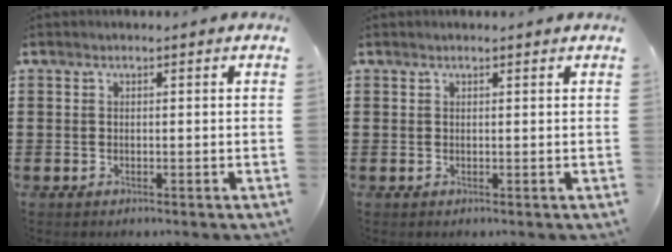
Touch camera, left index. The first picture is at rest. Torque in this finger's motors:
{"motor_torque": [1.33, 0.57, 0.11, -0.01]}